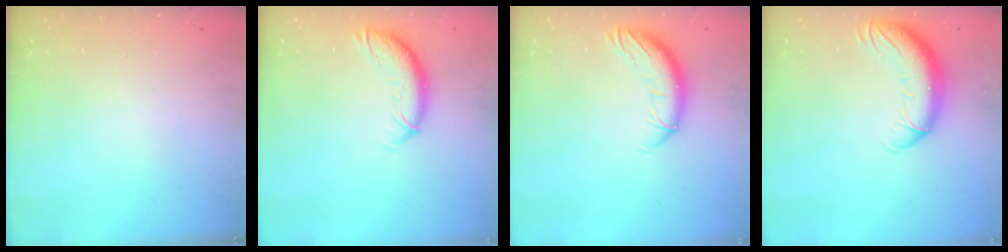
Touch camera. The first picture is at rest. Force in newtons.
{"total": 10.3, "press": 10.3, "slide": 0.8}
{"total": 10.5, "press": 10.4, "slide": 1.7}
{"total": 13.4, "press": 13.0, "slide": 3.2}